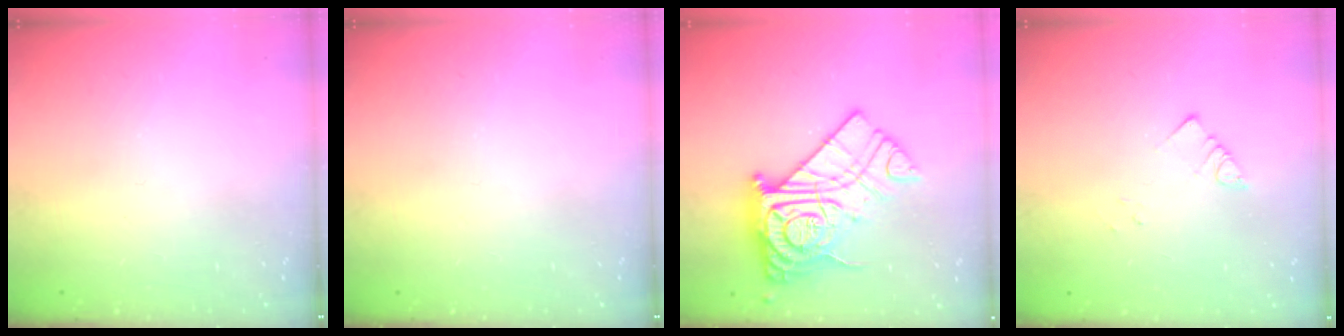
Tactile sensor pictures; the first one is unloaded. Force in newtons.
{"total": 0.0}
{"total": 21.6, "press": 21.5, "slide": 2.2}
{"total": 2.9, "press": 2.9, "slide": 0.2}